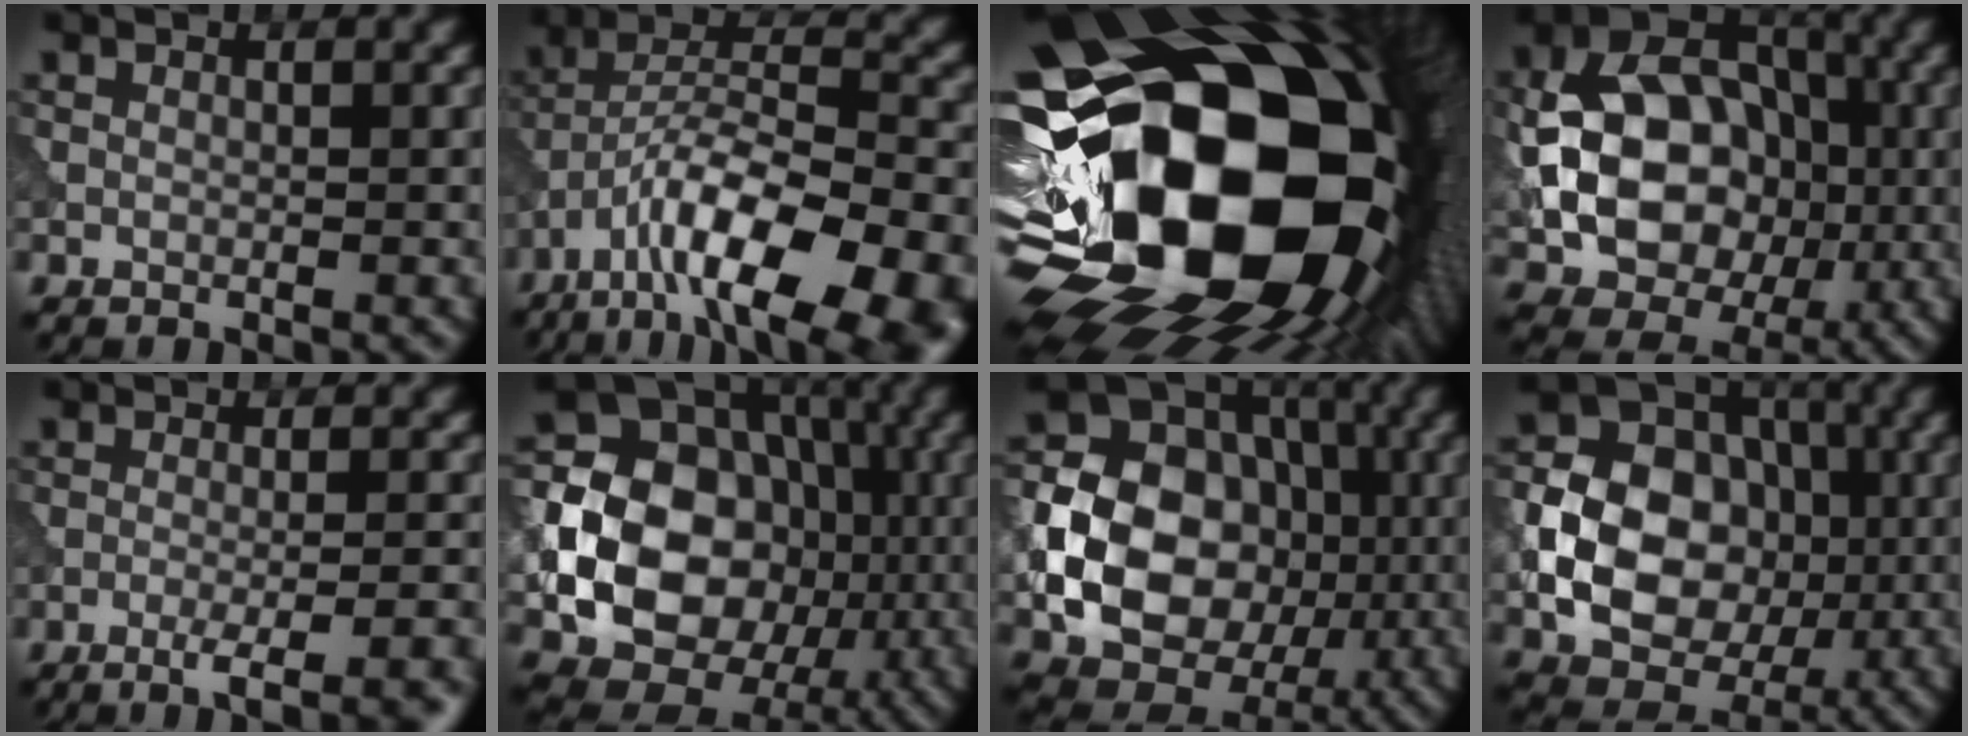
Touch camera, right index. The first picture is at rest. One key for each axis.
{"total": 15.6, "fx": -9.0, "fy": 6.3, "fz": 11.0, "tx": -0.180, "ty": -0.004, "tz": -0.138}
{"total": 22.9, "fx": -3.9, "fy": 16.3, "fz": 15.5, "tx": -0.303, "ty": -0.063, "tz": -0.054}
{"total": 12.0, "fx": -0.9, "fy": 8.9, "fz": 8.0, "tx": -0.132, "ty": 0.003, "tz": -0.018}
{"total": 6.7, "fx": -3.3, "fy": 2.1, "fz": 5.4, "tx": -0.041, "ty": 0.007, "tz": -0.038}
{"total": 17.4, "fx": -1.9, "fy": 14.5, "fz": 9.5, "tx": -0.169, "ty": -0.012, "tz": -0.048}
{"total": 13.2, "fx": -1.9, "fy": 10.4, "fz": 7.9, "tx": -0.149, "ty": -0.006, "tz": -0.044}
{"total": 10.8, "fx": -1.7, "fy": 8.4, "fz": 6.6, "tx": -0.114, "ty": -0.001, "tz": -0.039}